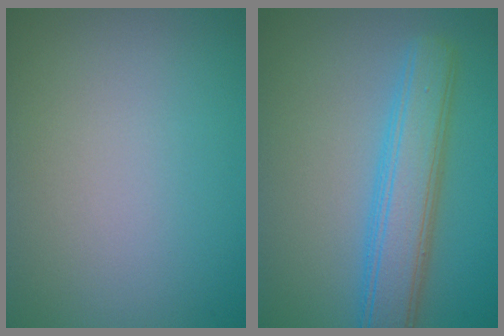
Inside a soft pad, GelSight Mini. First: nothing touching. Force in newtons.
{"total": 5.5, "press": 5.5, "slide": 0.2}